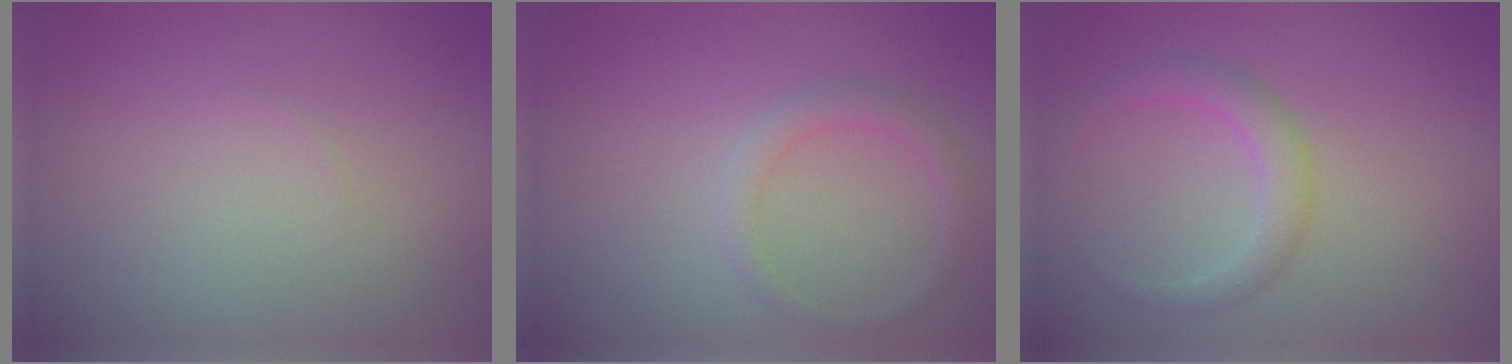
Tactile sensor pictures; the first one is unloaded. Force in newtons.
{"total": 1.7, "press": 1.7, "slide": 0.1}
{"total": 2.4, "press": 2.4, "slide": 0.1}